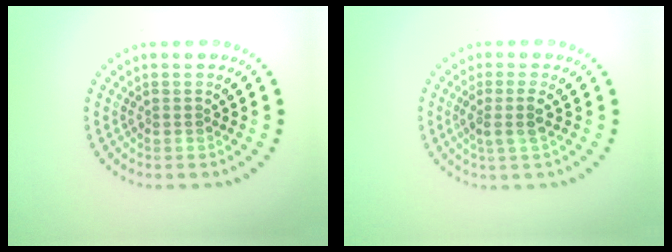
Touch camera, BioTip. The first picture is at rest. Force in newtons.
{"total": 2.0, "press": 1.6, "slide": 1.2}